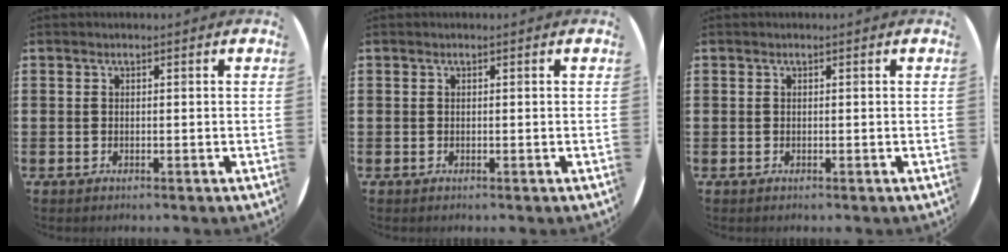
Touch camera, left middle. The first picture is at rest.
{"total": 0.0}
{"total": 0.0}